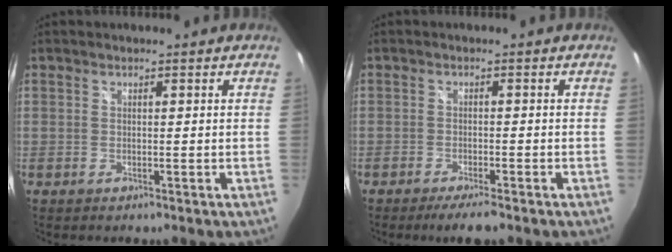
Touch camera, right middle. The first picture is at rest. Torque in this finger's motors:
{"motor_torque": [0.48, -0.35, 0.13, 0.04]}